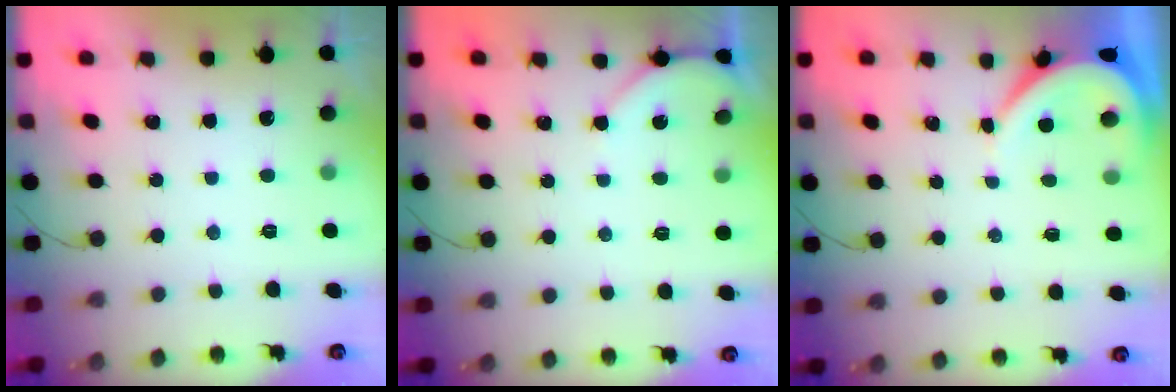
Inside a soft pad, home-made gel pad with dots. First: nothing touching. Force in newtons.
{"total": 2.3, "press": 2.2, "slide": 0.4}
{"total": 3.9, "press": 3.9, "slide": 0.5}